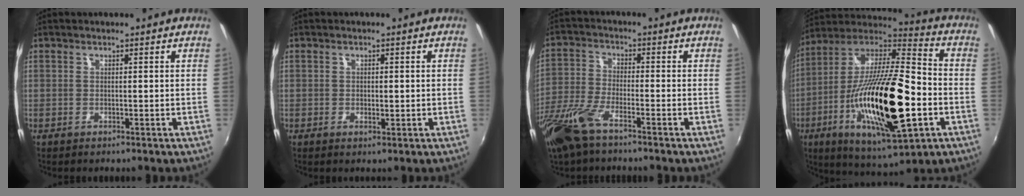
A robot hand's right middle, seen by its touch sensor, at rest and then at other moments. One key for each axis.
{"total": 1.3, "fx": -0.2, "fy": 0.8, "fz": 1.0, "tx": -0.016, "ty": 0.000, "tz": -0.002}
{"total": 10.6, "fx": -7.4, "fy": 2.9, "fz": 7.1, "tx": -0.166, "ty": -0.024, "tz": -0.152}
{"total": 27.3, "fx": -7.5, "fy": 7.7, "fz": 25.1, "tx": -0.459, "ty": -0.042, "tz": -0.129}